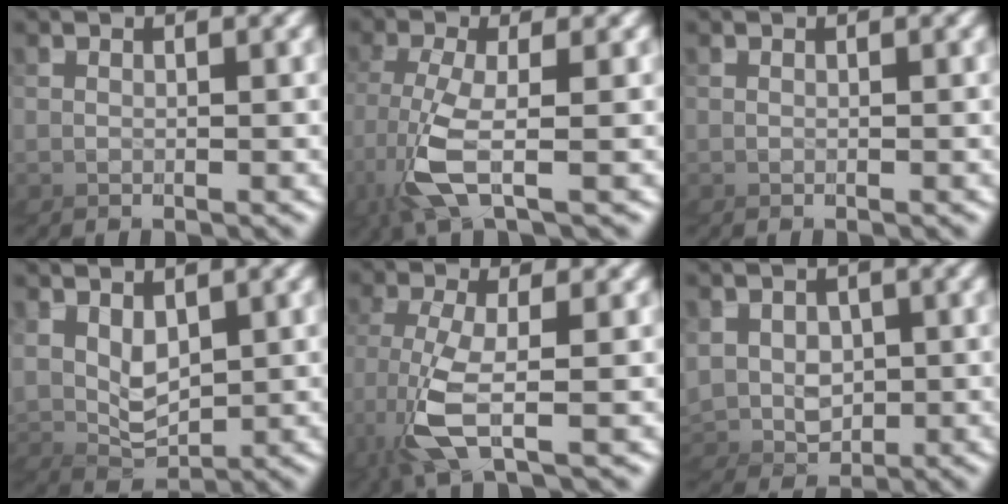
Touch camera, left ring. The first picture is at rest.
{"total": 2.1, "force": [-1.4, -1.5, 0.5], "torque": [-0.060, -0.001, -0.017]}
{"total": 0.0}
{"total": 4.2, "force": [2.0, 3.6, 1.0], "torque": [-0.065, 0.013, 0.016]}
{"total": 2.1, "force": [-1.3, -1.2, 1.0], "torque": [-0.068, -0.002, -0.015]}
{"total": 5.0, "force": [0.4, 4.9, -0.9], "torque": [-0.037, -0.011, 0.001]}